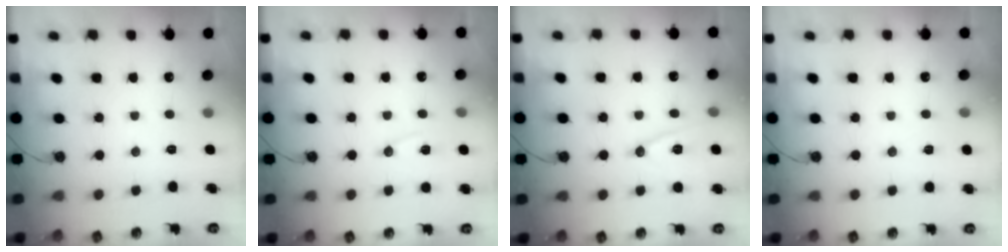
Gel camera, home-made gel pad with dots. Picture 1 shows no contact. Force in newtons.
{"total": 7.4, "press": 7.4, "slide": 0.7}
{"total": 9.9, "press": 9.3, "slide": 3.4}
{"total": 4.6, "press": 2.3, "slide": 4.0}